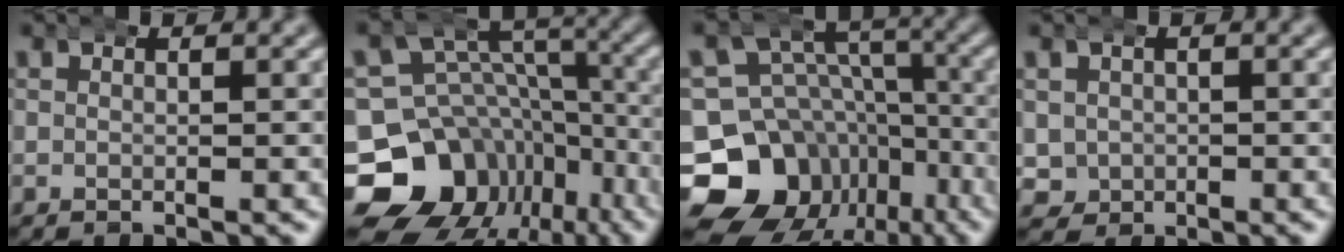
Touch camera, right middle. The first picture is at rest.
{"total": 19.3, "force": [-6.8, 16.0, 8.3], "torque": [-0.152, -0.085, -0.095]}
{"total": 21.2, "force": [-6.7, 18.1, 8.6], "torque": [-0.177, -0.108, -0.089]}
{"total": 4.3, "force": [-0.4, 4.1, 1.1], "torque": [-0.041, -0.028, 0.007]}